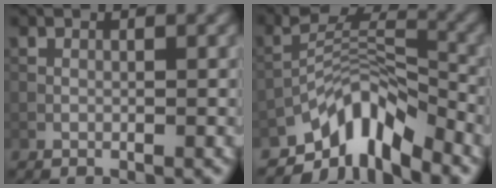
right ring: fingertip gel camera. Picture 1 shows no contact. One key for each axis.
{"total": 7.3, "fx": -5.3, "fy": 3.0, "fz": 4.0, "tx": -0.050, "ty": 0.005, "tz": -0.104}